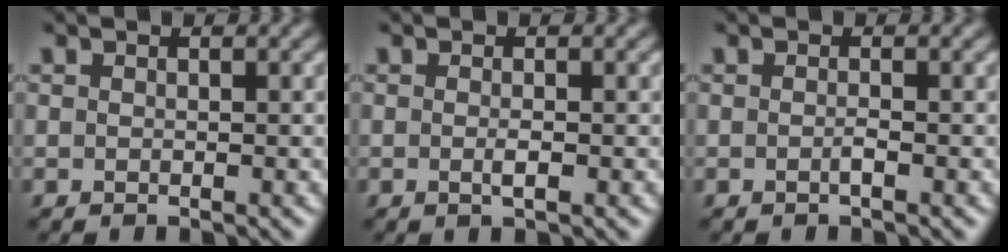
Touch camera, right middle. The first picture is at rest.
{"total": 1.1, "force": [-0.2, 0.2, 1.1], "torque": [-0.020, -0.003, -0.004]}
{"total": 0.7, "force": [-0.3, 0.0, 0.6], "torque": [-0.014, 0.000, -0.006]}